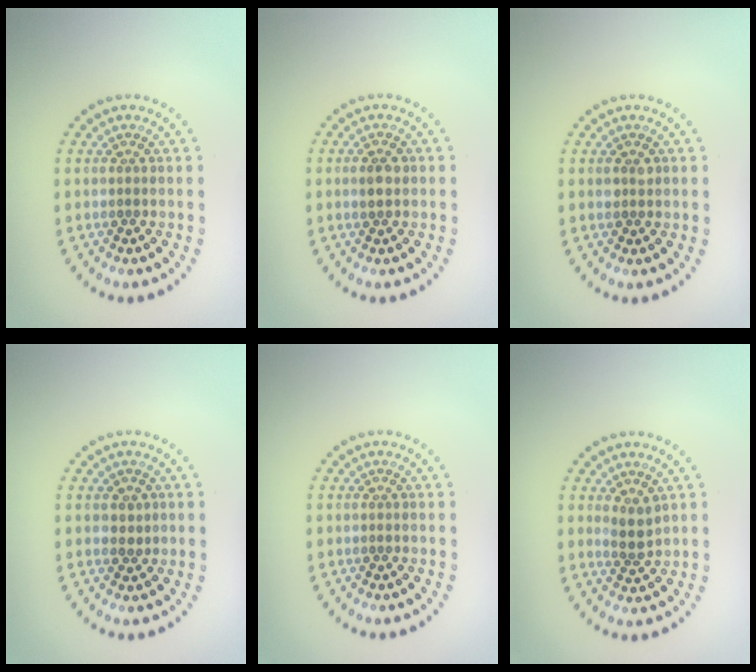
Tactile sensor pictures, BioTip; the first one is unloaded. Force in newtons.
{"total": 1.5, "press": 1.5, "slide": 0.3}
{"total": 1.0, "press": 0.9, "slide": 0.3}
{"total": 0.7, "press": 0.5, "slide": 0.5}
{"total": 0.0}
{"total": 2.0, "press": 1.6, "slide": 1.1}